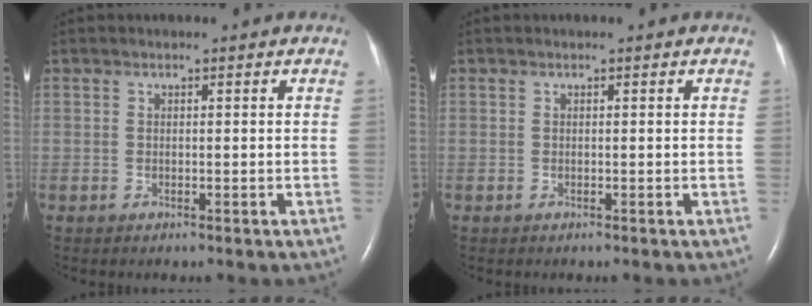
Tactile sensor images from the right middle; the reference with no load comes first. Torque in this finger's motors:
{"motor_torque": [0.02, -0.04, 0.02, 0.00]}